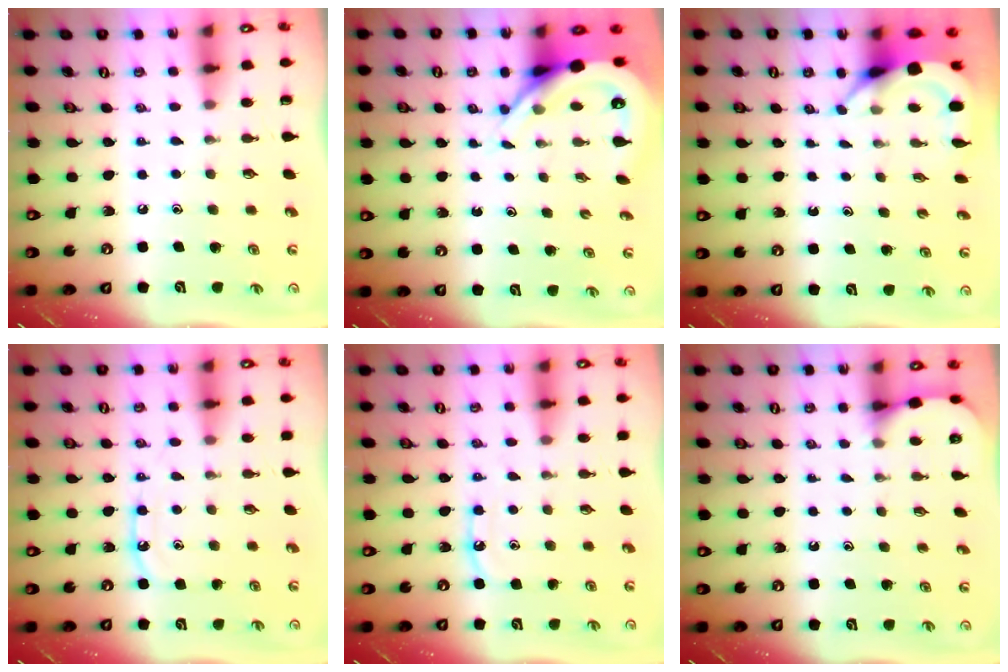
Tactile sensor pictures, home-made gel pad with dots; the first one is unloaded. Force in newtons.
{"total": 6.4, "press": 6.3, "slide": 0.8}
{"total": 3.8, "press": 3.8, "slide": 0.1}
{"total": 8.2, "press": 8.1, "slide": 0.9}
{"total": 7.0, "press": 6.9, "slide": 0.6}
{"total": 3.5, "press": 3.4, "slide": 0.3}